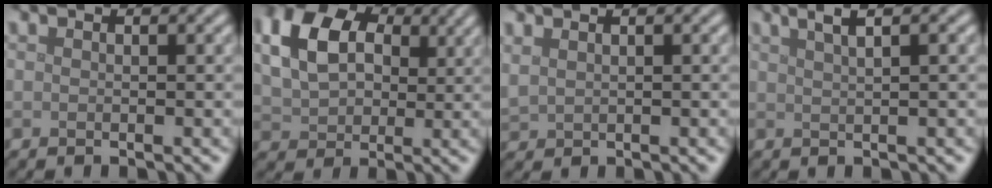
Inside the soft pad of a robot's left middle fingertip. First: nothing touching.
{"total": 9.3, "force": [3.0, 6.5, 5.8], "torque": [-0.151, 0.019, 0.054]}
{"total": 1.1, "force": [1.0, 0.4, 0.3], "torque": [-0.014, 0.003, 0.027]}
{"total": 3.4, "force": [2.0, 1.1, 2.5], "torque": [-0.019, 0.012, 0.011]}